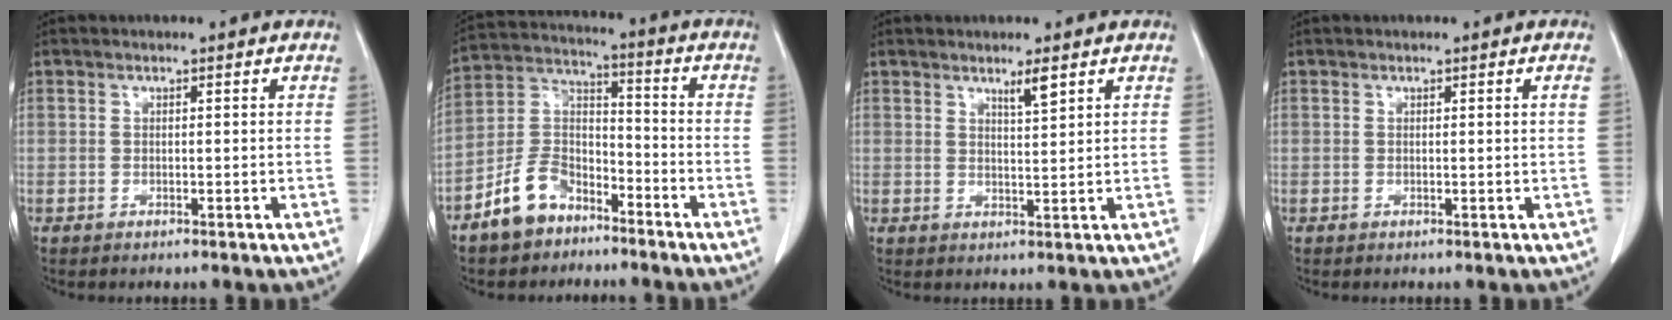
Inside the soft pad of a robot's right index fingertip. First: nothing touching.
{"total": 9.6, "force": [-6.6, 5.6, 4.1], "torque": [-0.092, 0.019, -0.126]}
{"total": 2.6, "force": [1.8, 0.0, 1.8], "torque": [-0.035, -0.005, 0.033]}
{"total": 0.5, "force": [0.1, -0.2, 0.4], "torque": [-0.008, -0.002, 0.005]}